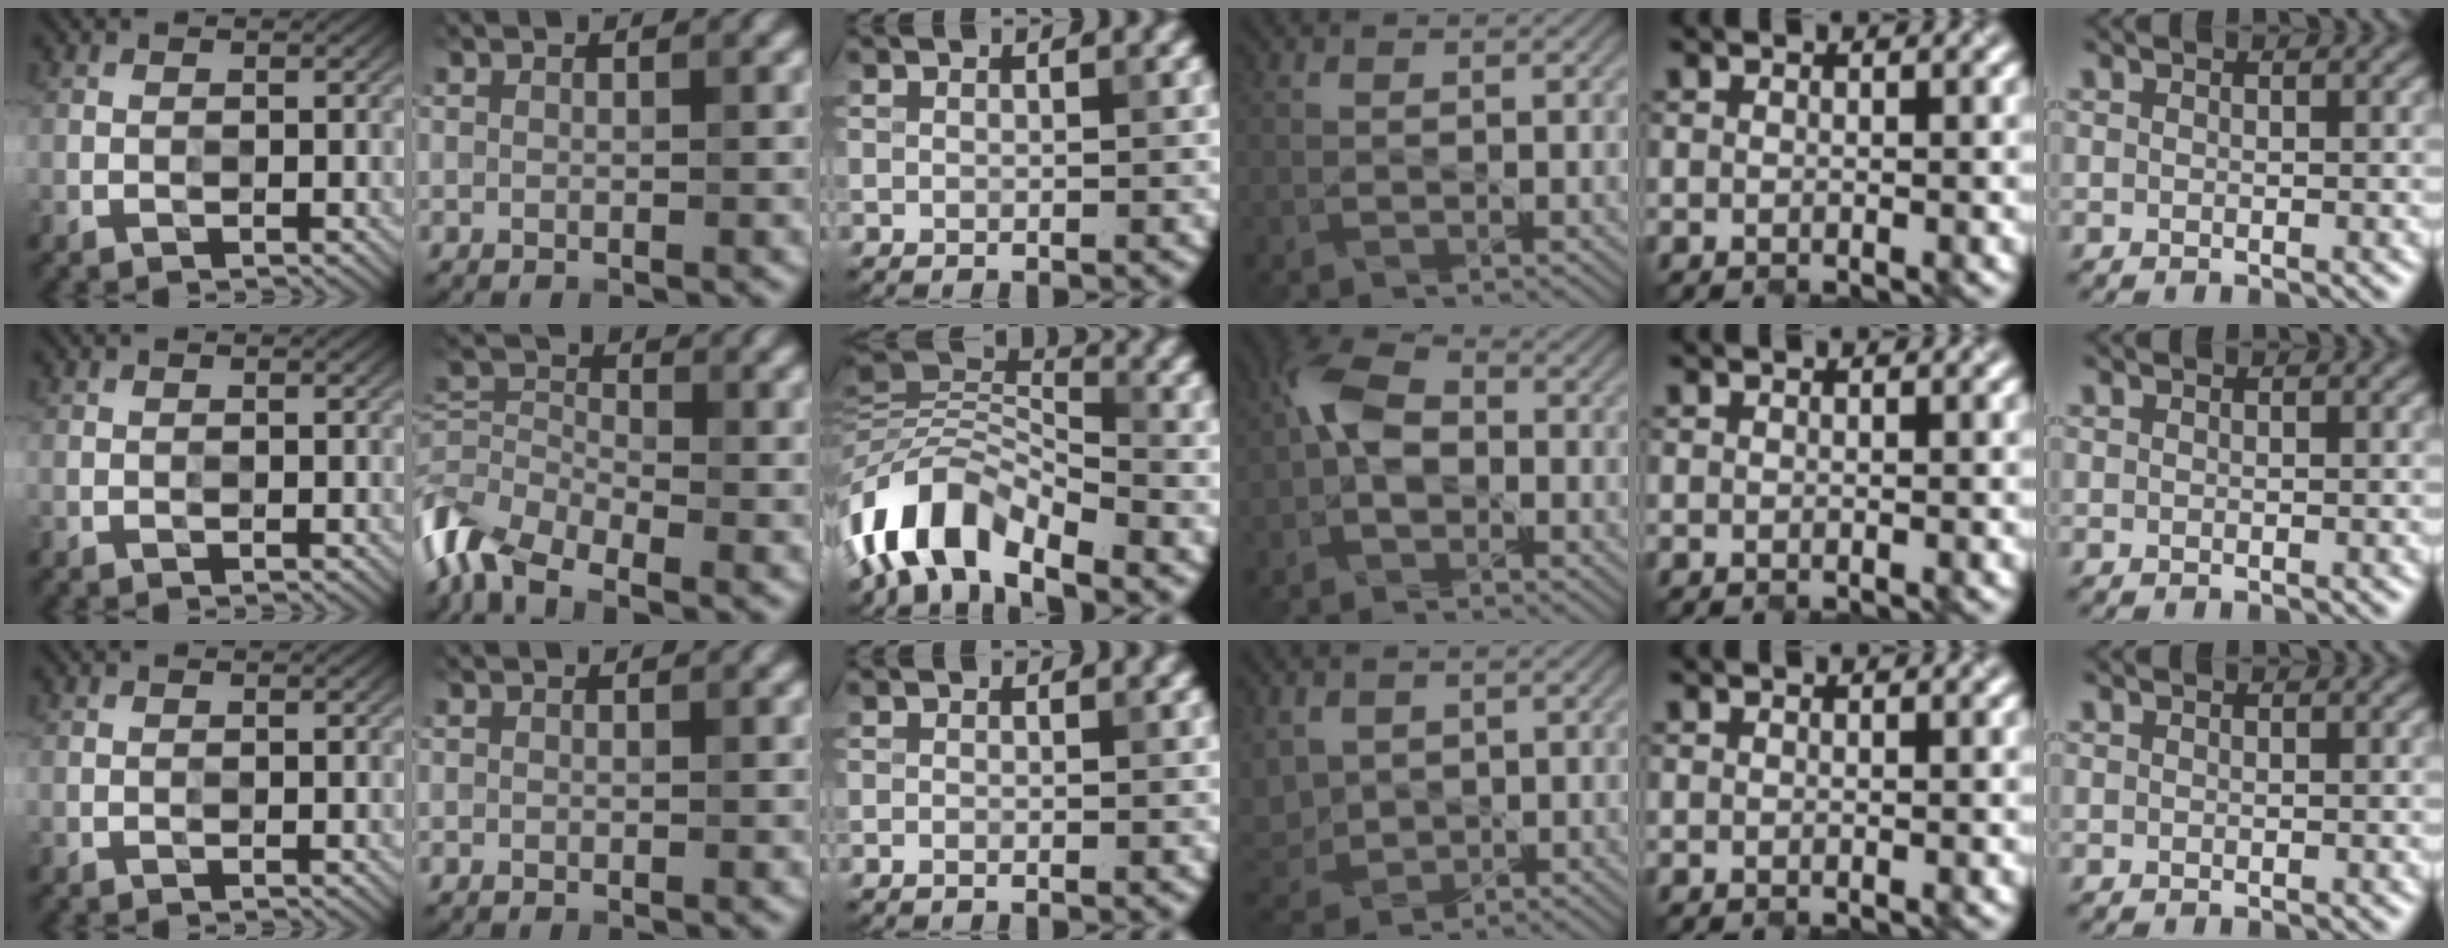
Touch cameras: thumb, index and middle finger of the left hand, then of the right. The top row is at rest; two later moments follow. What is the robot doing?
{"motion": "open", "object": "laptop"}